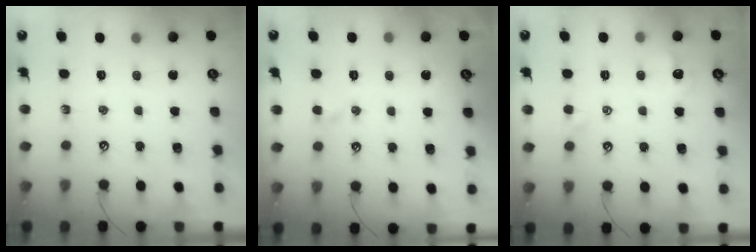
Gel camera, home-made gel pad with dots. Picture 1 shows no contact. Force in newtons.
{"total": 0.9, "press": 0.8, "slide": 0.4}
{"total": 1.0, "press": 0.5, "slide": 0.8}